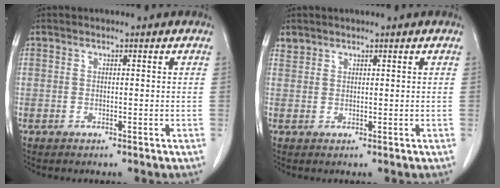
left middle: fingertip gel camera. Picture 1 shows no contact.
{"total": 1.1, "force": [1.0, 0.5, -0.1], "torque": [0.003, 0.004, 0.020]}